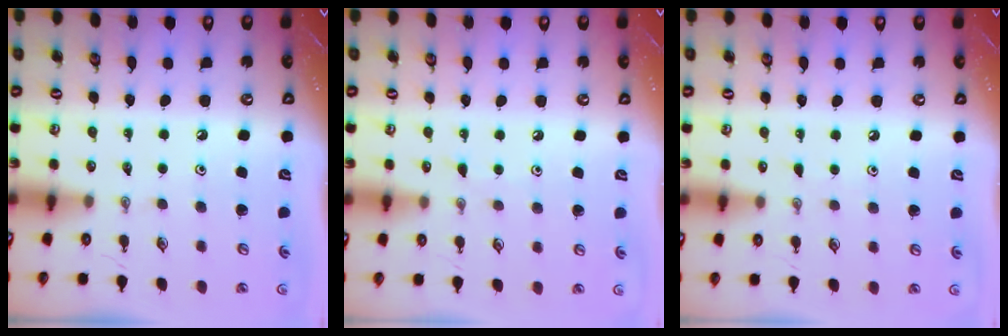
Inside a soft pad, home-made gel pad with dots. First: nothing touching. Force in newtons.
{"total": 6.2, "press": 6.1, "slide": 0.6}
{"total": 2.7, "press": 2.7, "slide": 0.4}